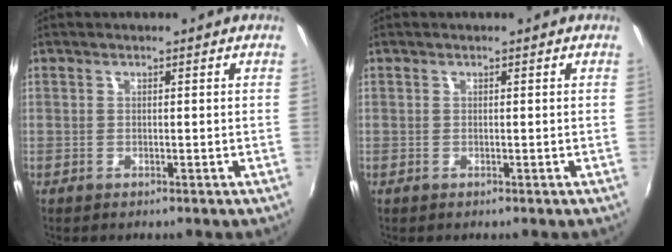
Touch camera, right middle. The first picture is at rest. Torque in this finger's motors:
{"motor_torque": [0.12, -0.12, 0.00, 0.00]}